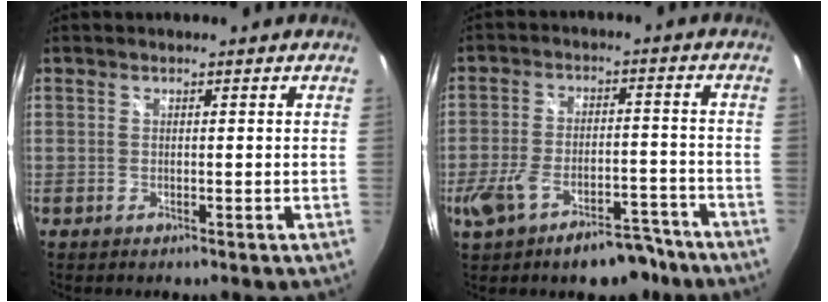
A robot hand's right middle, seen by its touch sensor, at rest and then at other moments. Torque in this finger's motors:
{"motor_torque": [1.39, -0.75, 0.17, 0.10]}